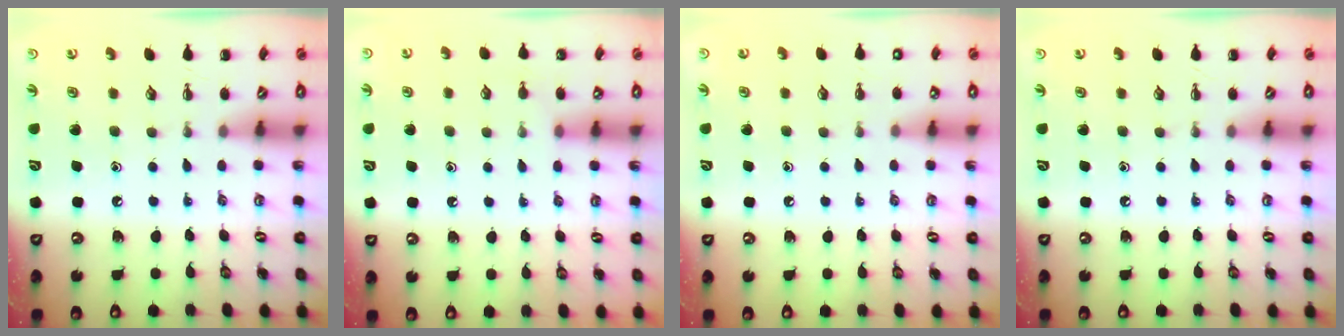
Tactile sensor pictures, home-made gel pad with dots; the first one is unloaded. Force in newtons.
{"total": 3.8, "press": 3.6, "slide": 1.2}
{"total": 1.9, "press": 1.9, "slide": 0.2}
{"total": 0.0}